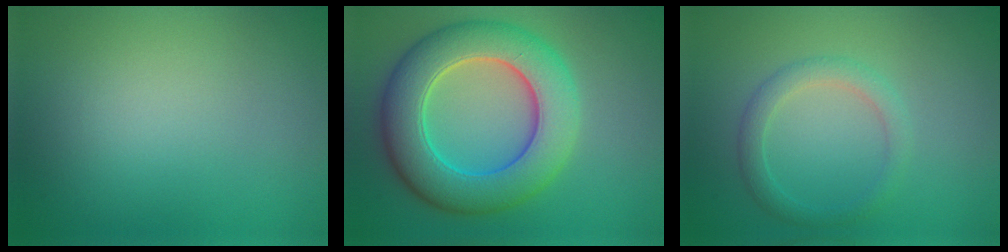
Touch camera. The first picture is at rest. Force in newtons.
{"total": 9.3, "press": 9.3, "slide": 0.6}
{"total": 2.2, "press": 2.2, "slide": 0.1}